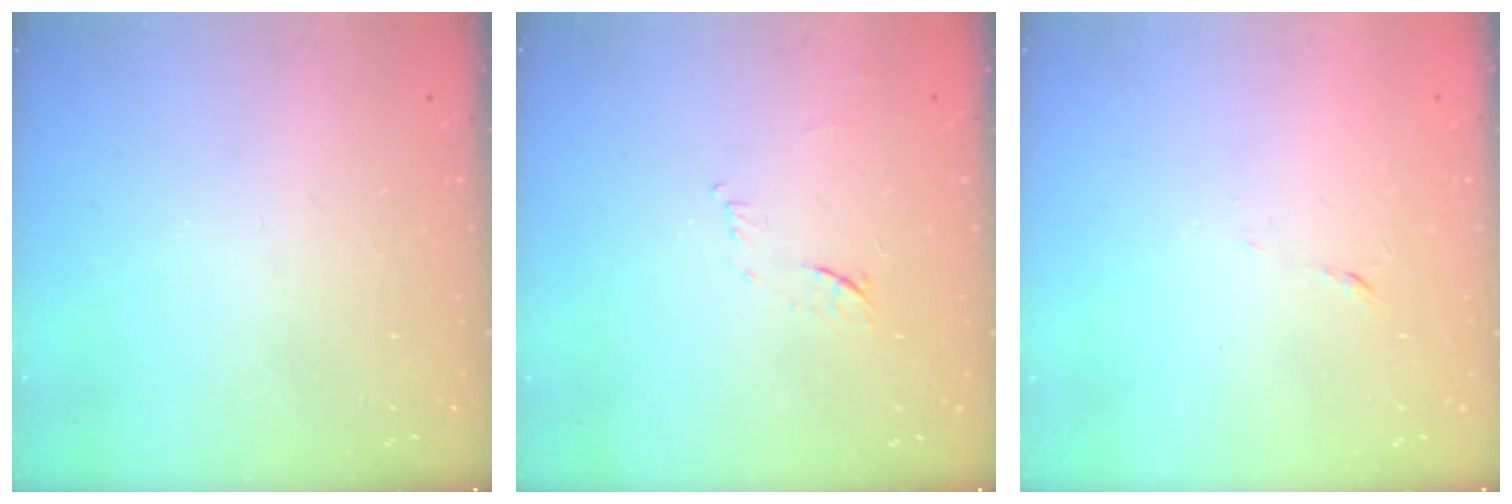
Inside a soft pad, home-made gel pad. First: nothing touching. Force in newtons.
{"total": 7.6, "press": 7.6, "slide": 0.9}
{"total": 4.4, "press": 4.3, "slide": 0.8}